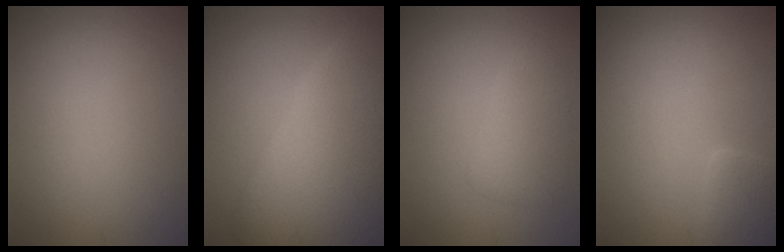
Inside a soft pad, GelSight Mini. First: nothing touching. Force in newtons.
{"total": 10.1, "press": 10.1, "slide": 0.5}
{"total": 2.6, "press": 2.6, "slide": 0.1}
{"total": 2.6, "press": 2.6, "slide": 0.2}